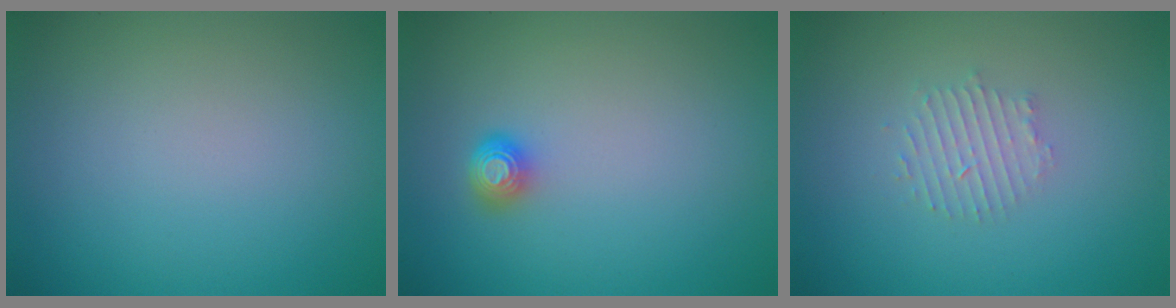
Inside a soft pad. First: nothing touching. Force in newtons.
{"total": 1.6, "press": 1.3, "slide": 0.9}
{"total": 1.8, "press": 1.7, "slide": 0.4}